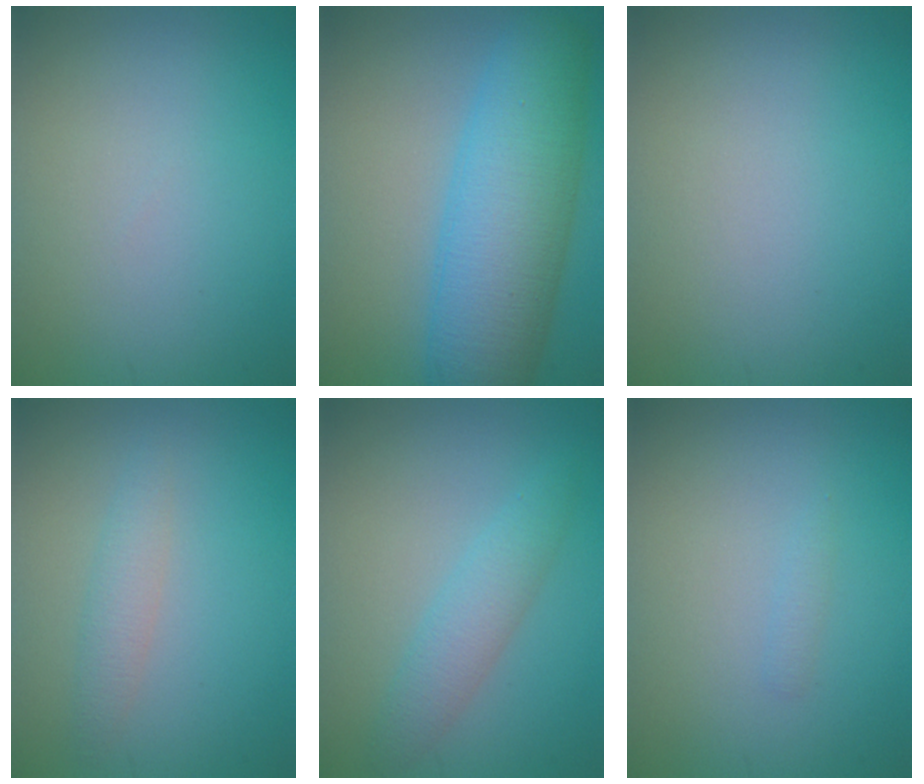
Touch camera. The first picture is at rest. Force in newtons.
{"total": 9.8, "press": 9.8, "slide": 0.1}
{"total": 0.0}
{"total": 1.9, "press": 1.9, "slide": 0.0}
{"total": 2.7, "press": 2.7, "slide": 0.1}
{"total": 0.6, "press": 0.6, "slide": 0.1}